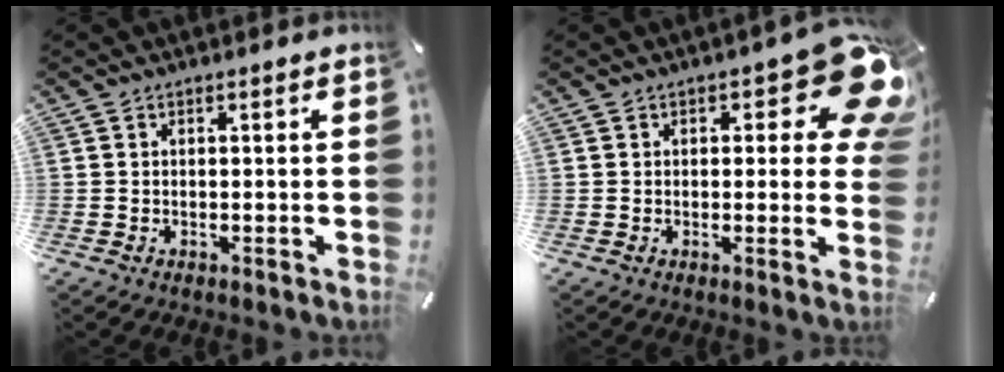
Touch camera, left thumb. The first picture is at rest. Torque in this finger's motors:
{"motor_torque": [0.40, 0.52, 0.34, -0.02, 0.01]}